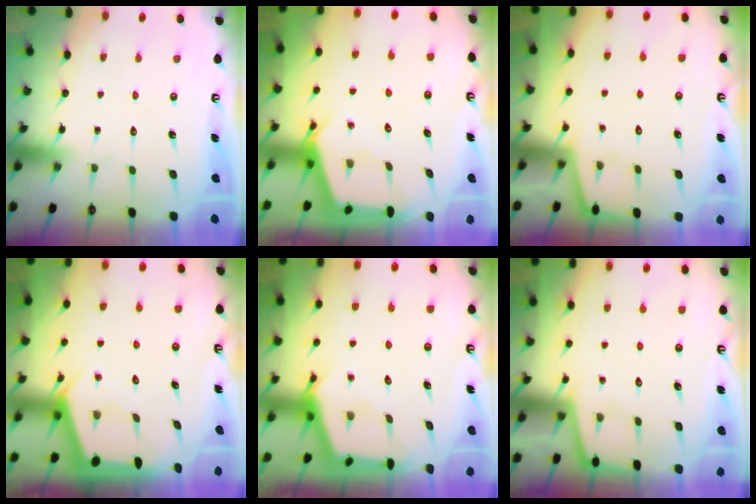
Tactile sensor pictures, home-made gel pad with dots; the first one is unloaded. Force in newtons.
{"total": 2.7, "press": 2.7, "slide": 0.3}
{"total": 2.3, "press": 2.3, "slide": 0.3}
{"total": 2.4, "press": 2.4, "slide": 0.3}
{"total": 2.7, "press": 2.7, "slide": 0.3}
{"total": 2.0, "press": 2.0, "slide": 0.3}